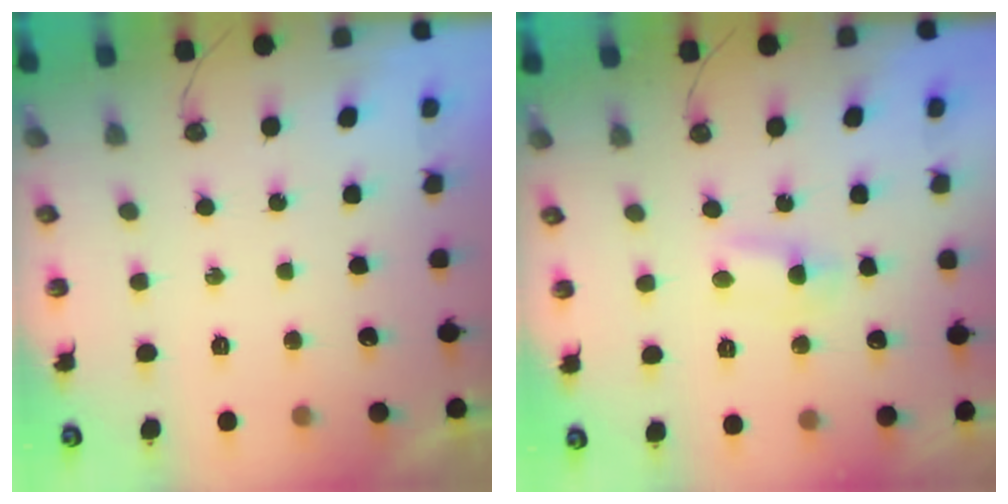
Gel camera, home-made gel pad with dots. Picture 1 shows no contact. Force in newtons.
{"total": 3.1, "press": 3.1, "slide": 0.4}